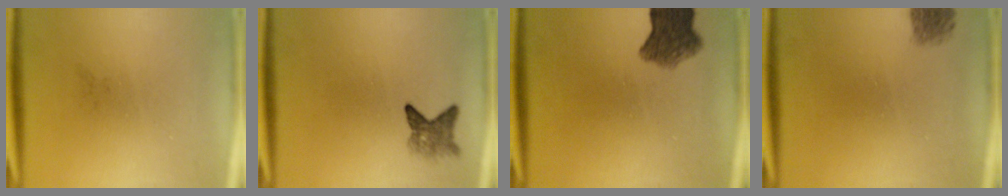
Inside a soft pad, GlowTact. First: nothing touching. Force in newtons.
{"total": 2.8}
{"total": 6.7}
{"total": 1.8}